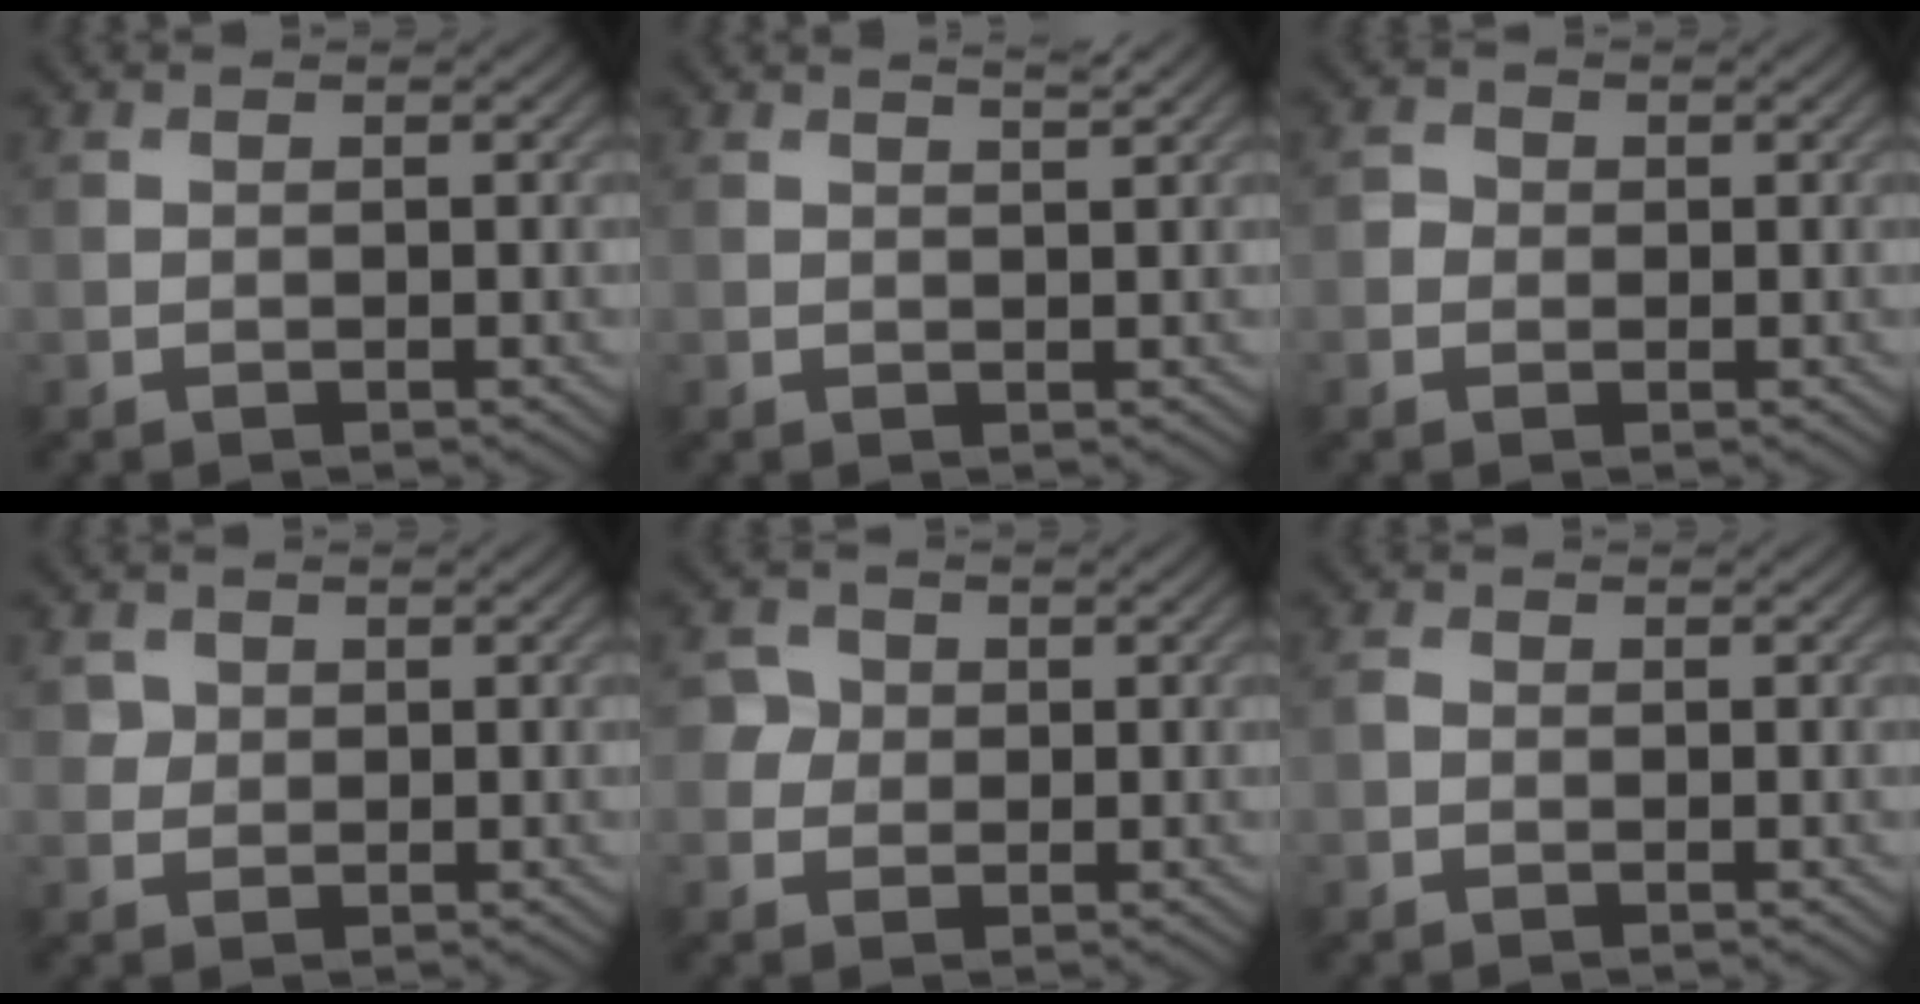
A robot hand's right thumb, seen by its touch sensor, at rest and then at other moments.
{"total": 1.4, "force": [1.2, 0.2, 0.8], "torque": [-0.018, -0.001, 0.012]}
{"total": 1.4, "force": [-0.2, 1.3, 0.4], "torque": [-0.005, -0.001, -0.009]}
{"total": 1.9, "force": [0.7, 1.7, 0.4], "torque": [-0.007, -0.010, 0.017]}
{"total": 2.5, "force": [0.3, 2.4, 0.6], "torque": [-0.016, 0.001, 0.003]}
{"total": 0.7, "force": [-0.3, 0.5, 0.4], "torque": [-0.009, 0.000, -0.008]}